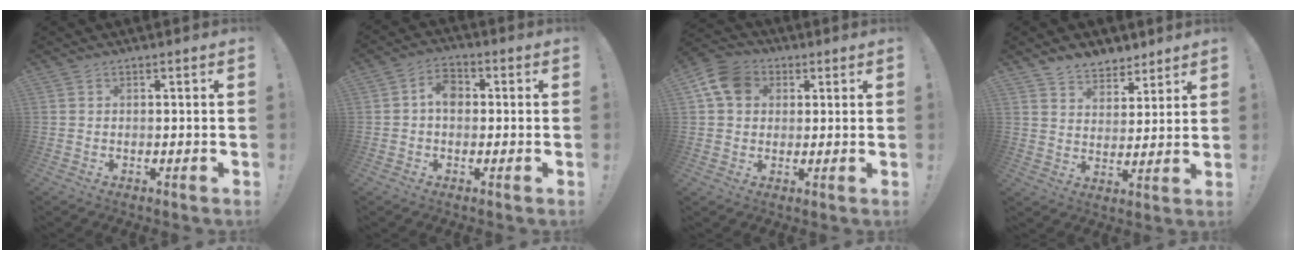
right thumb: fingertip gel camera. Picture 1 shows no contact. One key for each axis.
{"total": 6.1, "fx": 0.3, "fy": 4.4, "fz": 4.2, "tx": -0.064, "ty": 0.010, "tz": 0.005}
{"total": 10.6, "fx": 3.5, "fy": 8.4, "fz": 5.4, "tx": -0.090, "ty": -0.002, "tz": 0.070}
{"total": 7.5, "fx": 6.2, "fy": 4.1, "fz": 1.2, "tx": -0.019, "ty": -0.047, "tz": 0.120}